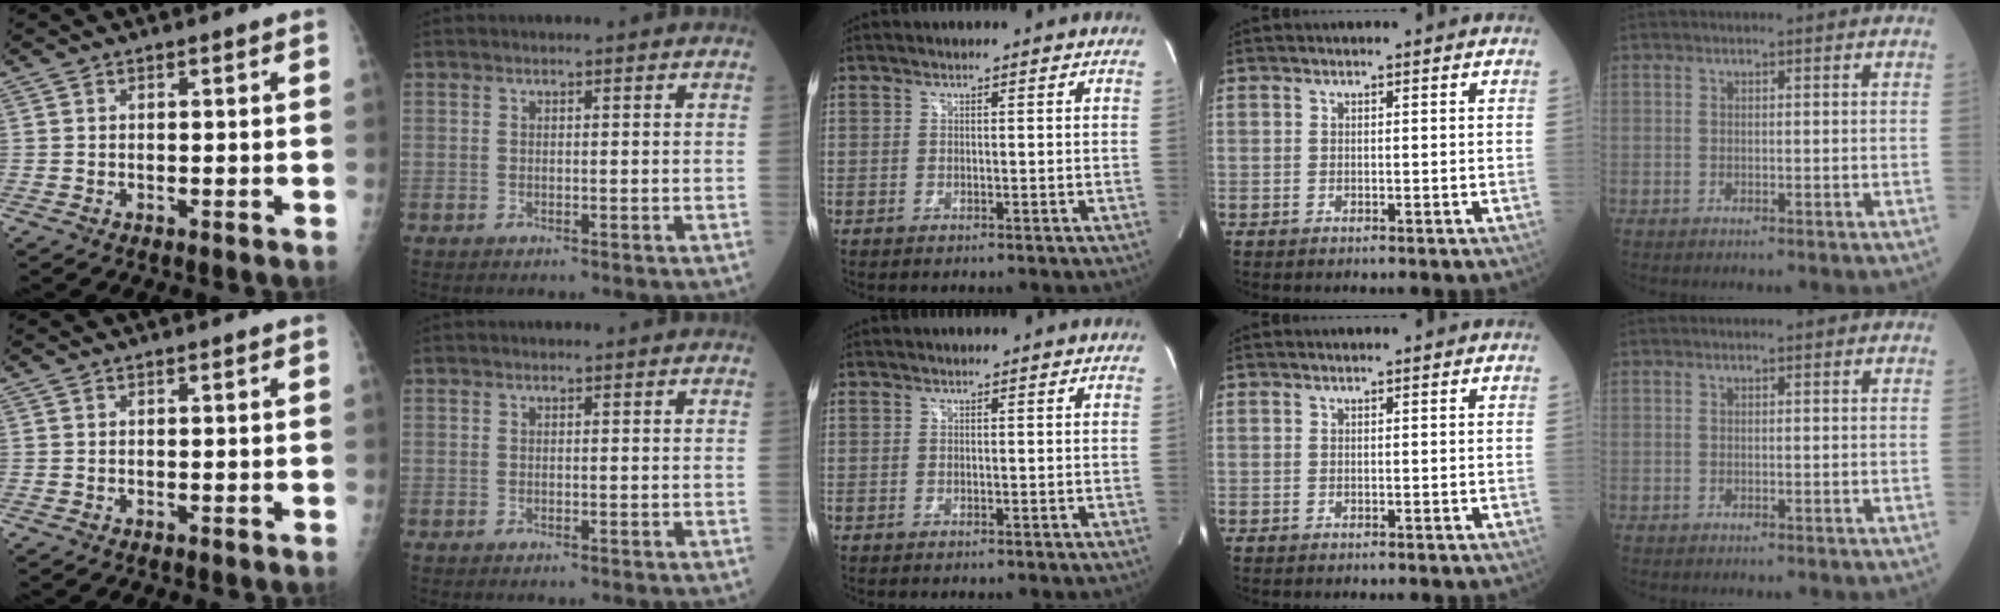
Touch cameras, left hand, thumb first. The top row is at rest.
{}